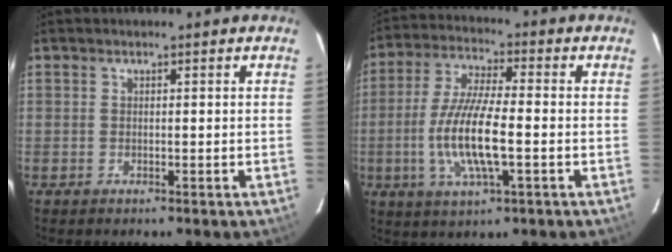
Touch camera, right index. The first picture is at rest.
{"total": 12.6, "force": [-2.7, 3.1, 11.9], "torque": [-0.245, -0.006, -0.053]}